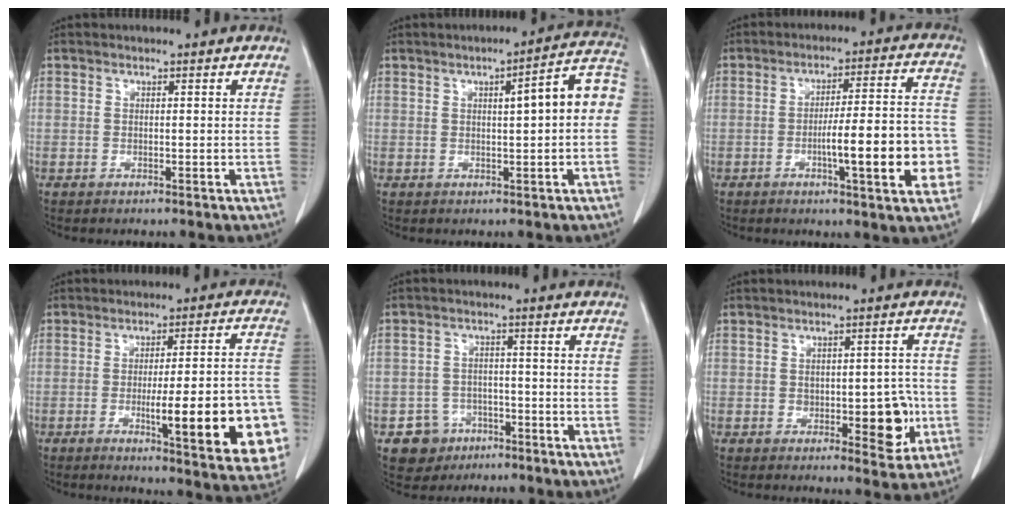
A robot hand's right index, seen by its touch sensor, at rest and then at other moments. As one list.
[{"total": 8.0, "force": [0.7, 0.9, 7.9], "torque": [-0.100, 0.026, 0.003]}, {"total": 14.0, "force": [-3.8, 1.7, 13.3], "torque": [-0.185, 0.015, -0.053]}, {"total": 18.7, "force": [-5.2, 2.9, 17.7], "torque": [-0.149, 0.014, -0.054]}, {"total": 5.5, "force": [-2.9, 4.7, 0.6], "torque": [-0.002, 0.014, -0.040]}, {"total": 7.7, "force": [-1.7, 3.5, 6.7], "torque": [-0.074, 0.009, -0.012]}]